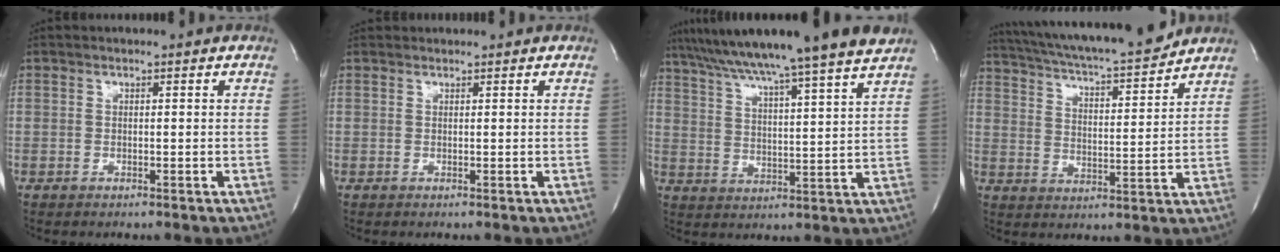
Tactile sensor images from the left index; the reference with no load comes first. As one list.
[{"total": 1.3, "force": [1.3, 0.3, 0.0], "torque": [-0.005, 0.019, 0.024]}, {"total": 20.1, "force": [17.0, -1.9, 10.4], "torque": [-0.178, -0.005, 0.247]}, {"total": 17.6, "force": [16.0, 0.8, 7.3], "torque": [-0.128, 0.003, 0.247]}]